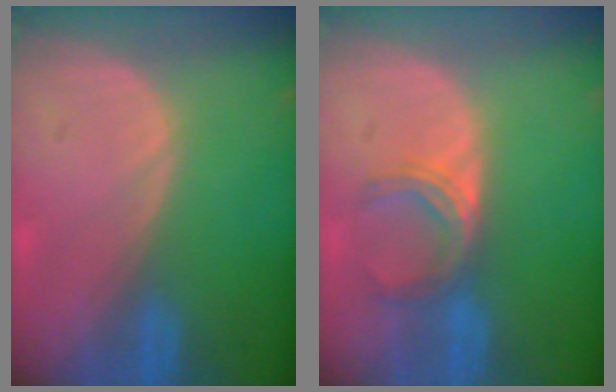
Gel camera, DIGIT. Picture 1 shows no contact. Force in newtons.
{"total": 5.0, "press": 4.4, "slide": 2.3}